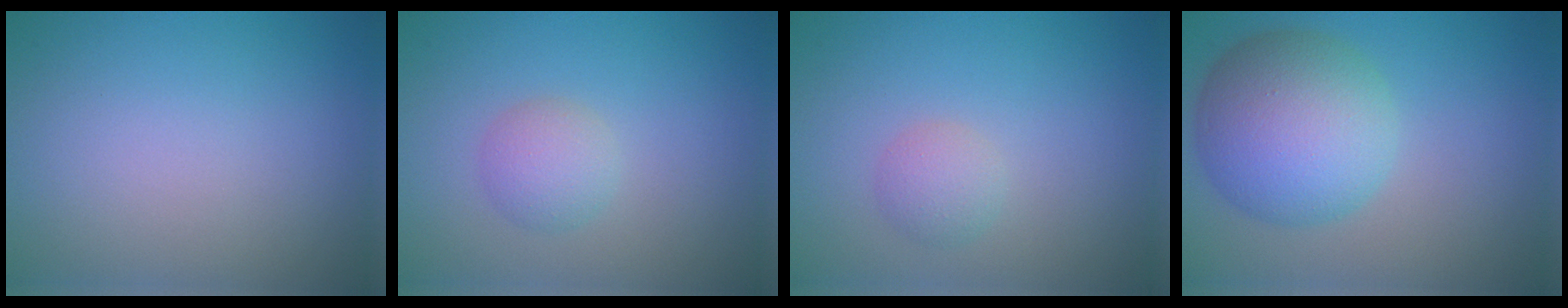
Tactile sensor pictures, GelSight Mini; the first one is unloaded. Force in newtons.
{"total": 2.2, "press": 2.2, "slide": 0.2}
{"total": 1.7, "press": 1.7, "slide": 0.0}
{"total": 8.3, "press": 8.3, "slide": 0.1}